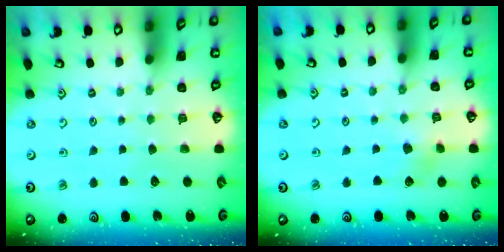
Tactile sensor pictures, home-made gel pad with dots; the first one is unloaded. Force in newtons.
{"total": 3.9, "press": 3.8, "slide": 0.4}